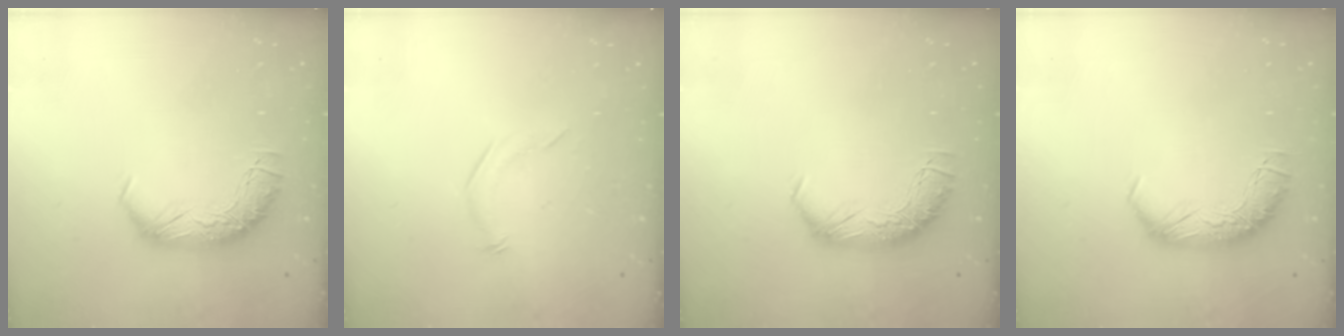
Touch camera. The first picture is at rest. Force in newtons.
{"total": 5.8, "press": 5.7, "slide": 1.1}
{"total": 0.0}
{"total": 0.0}